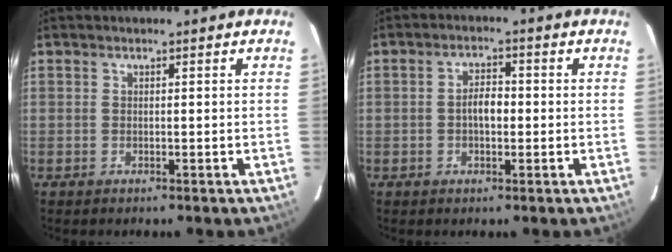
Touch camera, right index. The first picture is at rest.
{"total": 3.7, "force": [-0.5, 2.0, 3.0], "torque": [-0.055, 0.009, -0.006]}